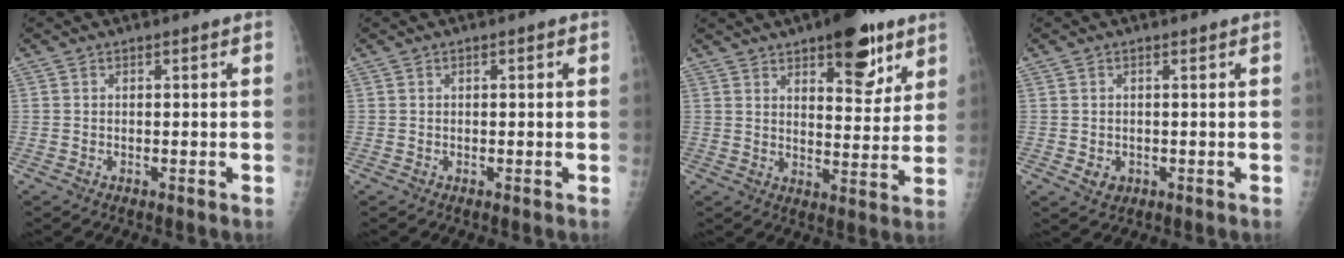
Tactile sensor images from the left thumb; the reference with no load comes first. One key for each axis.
{"total": 0.8, "fx": 0.3, "fy": 0.3, "fz": 0.6, "tx": -0.009, "ty": 0.002, "tz": 0.002}
{"total": 13.7, "fx": 8.2, "fy": 5.5, "fz": 9.5, "tx": -0.090, "ty": -0.040, "tz": 0.115}
{"total": 2.3, "fx": -0.3, "fy": 2.0, "fz": 1.1, "tx": -0.012, "ty": -0.001, "tz": 0.006}